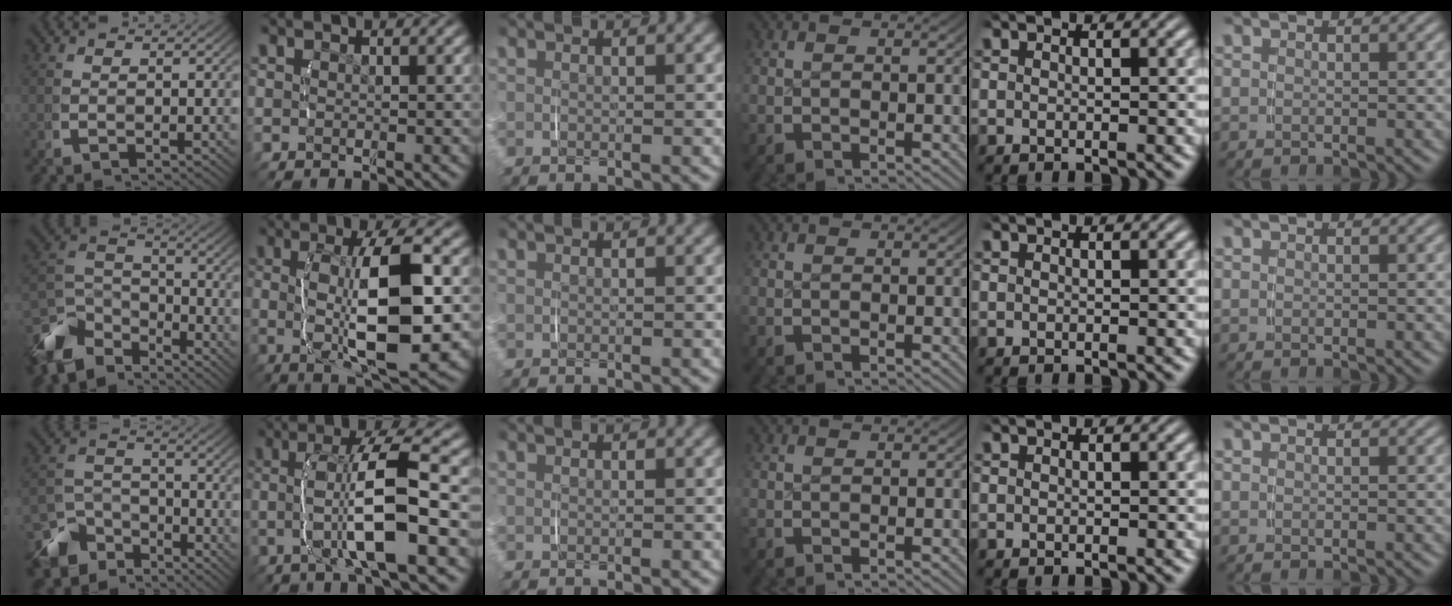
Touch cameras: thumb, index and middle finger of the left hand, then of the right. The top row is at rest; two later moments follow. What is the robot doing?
{"motion": "lift_and_place", "object": "jar lid"}